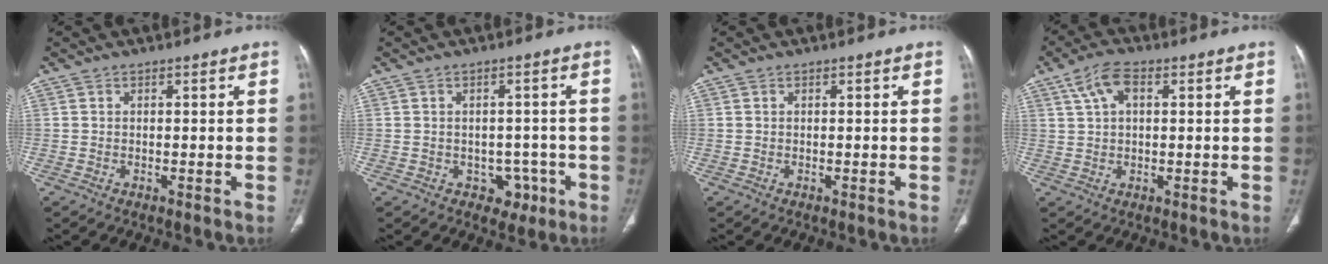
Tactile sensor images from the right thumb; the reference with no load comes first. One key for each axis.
{"total": 4.3, "fx": -1.8, "fy": 3.6, "fz": 1.7, "tx": 0.006, "ty": 0.015, "tz": -0.016}
{"total": 0.0}
{"total": 6.0, "fx": 2.4, "fy": 3.1, "fz": 4.5, "tx": -0.087, "ty": 0.011, "tz": 0.045}